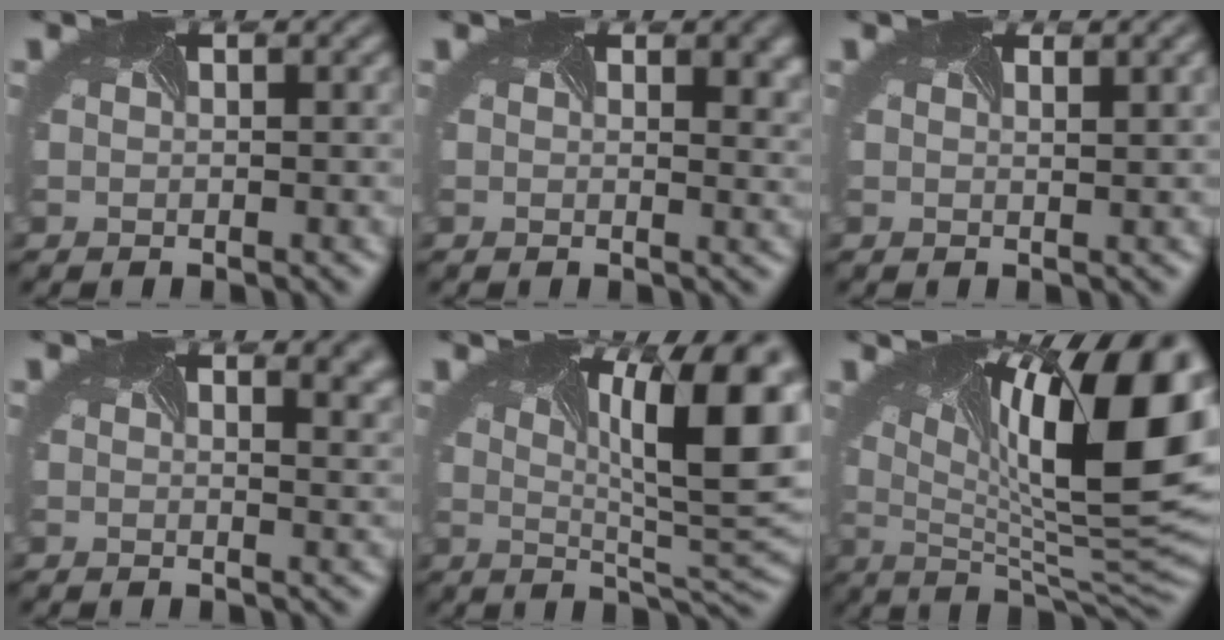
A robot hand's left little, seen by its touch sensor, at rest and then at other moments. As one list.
[{"total": 5.9, "force": [2.3, 3.2, 4.3], "torque": [-0.041, 0.004, 0.036]}, {"total": 1.8, "force": [0.9, 0.6, 1.4], "torque": [0.000, 0.012, -0.006]}, {"total": 8.9, "force": [4.3, 4.8, 6.0], "torque": [-0.066, 0.039, 0.046]}, {"total": 12.6, "force": [2.7, 4.2, 11.6], "torque": [-0.122, 0.007, 0.031]}, {"total": 17.2, "force": [4.5, 5.8, 15.6], "torque": [-0.213, 0.006, 0.085]}]